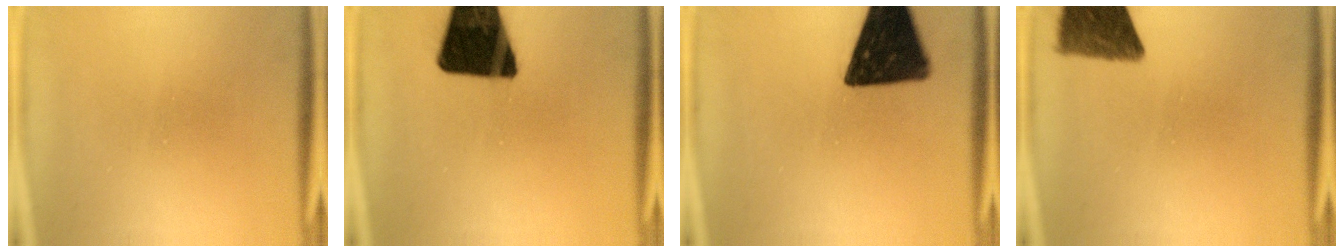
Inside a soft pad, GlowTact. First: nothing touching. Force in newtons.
{"total": 19.9}
{"total": 17.1}
{"total": 10.2}